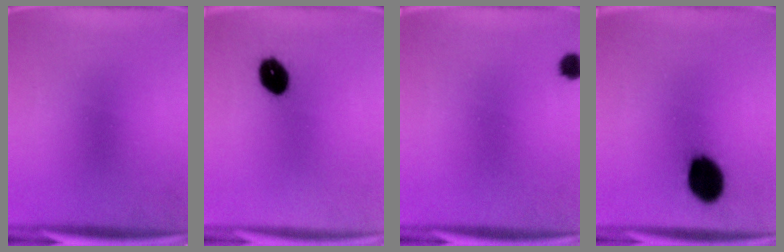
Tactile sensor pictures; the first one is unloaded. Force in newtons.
{"total": 7.6}
{"total": 2.3}
{"total": 11.8}